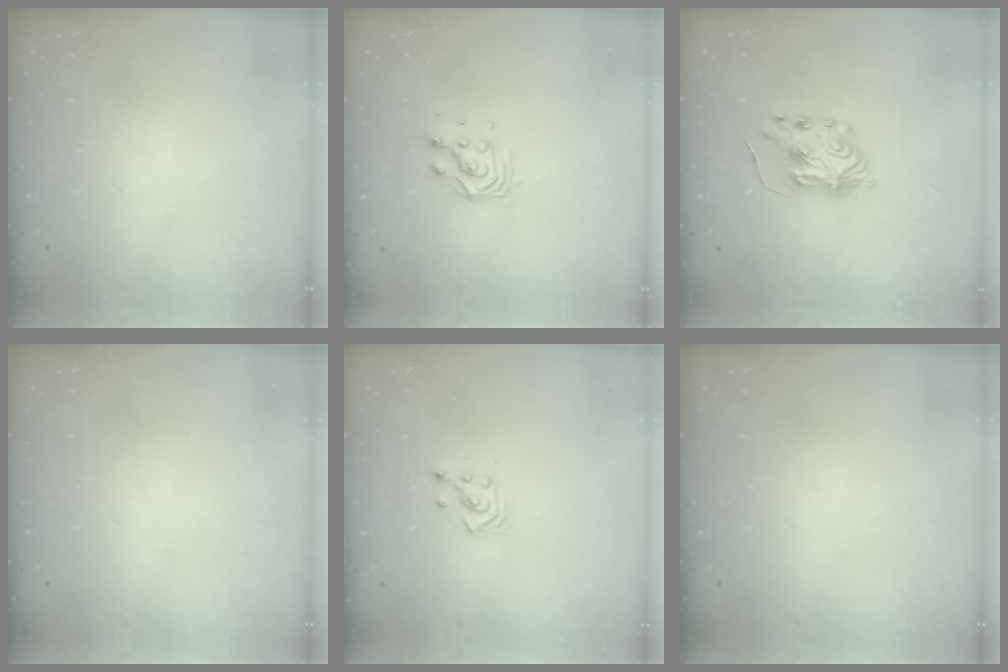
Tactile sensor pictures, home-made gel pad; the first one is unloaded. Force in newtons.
{"total": 5.1, "press": 5.0, "slide": 0.4}
{"total": 7.5, "press": 7.5, "slide": 0.8}
{"total": 0.0}
{"total": 3.0, "press": 2.9, "slide": 0.8}
{"total": 0.0}